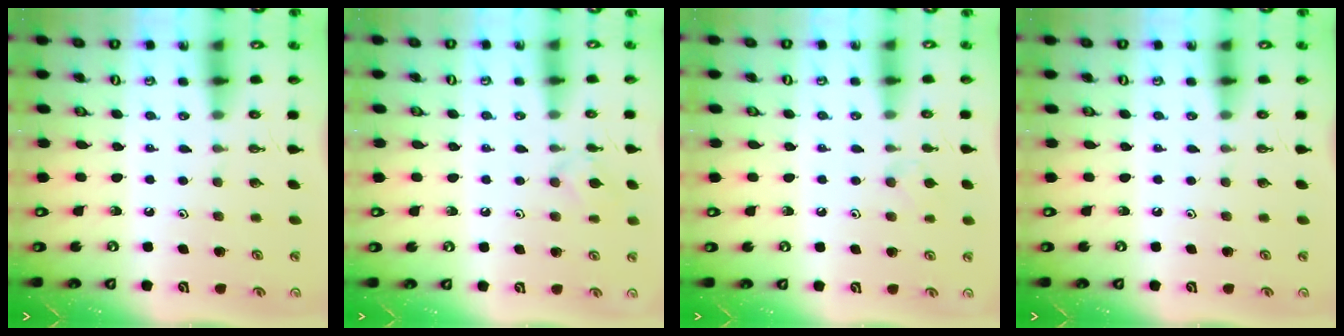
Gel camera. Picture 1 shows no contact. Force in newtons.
{"total": 5.9, "press": 5.8, "slide": 0.8}
{"total": 4.1, "press": 4.0, "slide": 0.7}
{"total": 0.0}